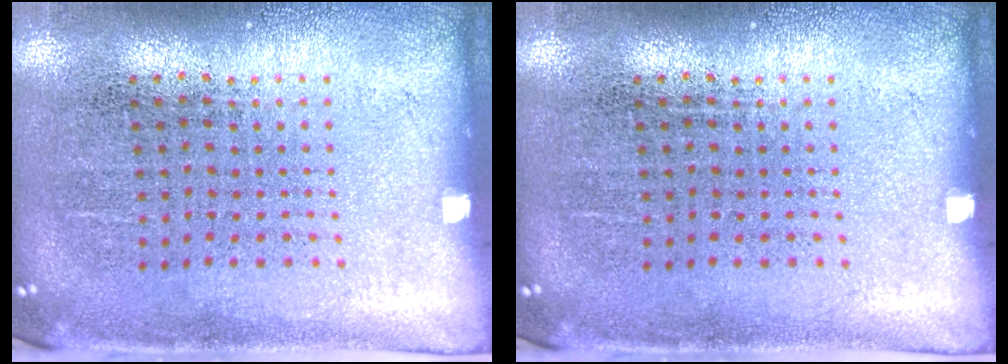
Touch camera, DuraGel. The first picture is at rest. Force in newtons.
{"total": 0.0}